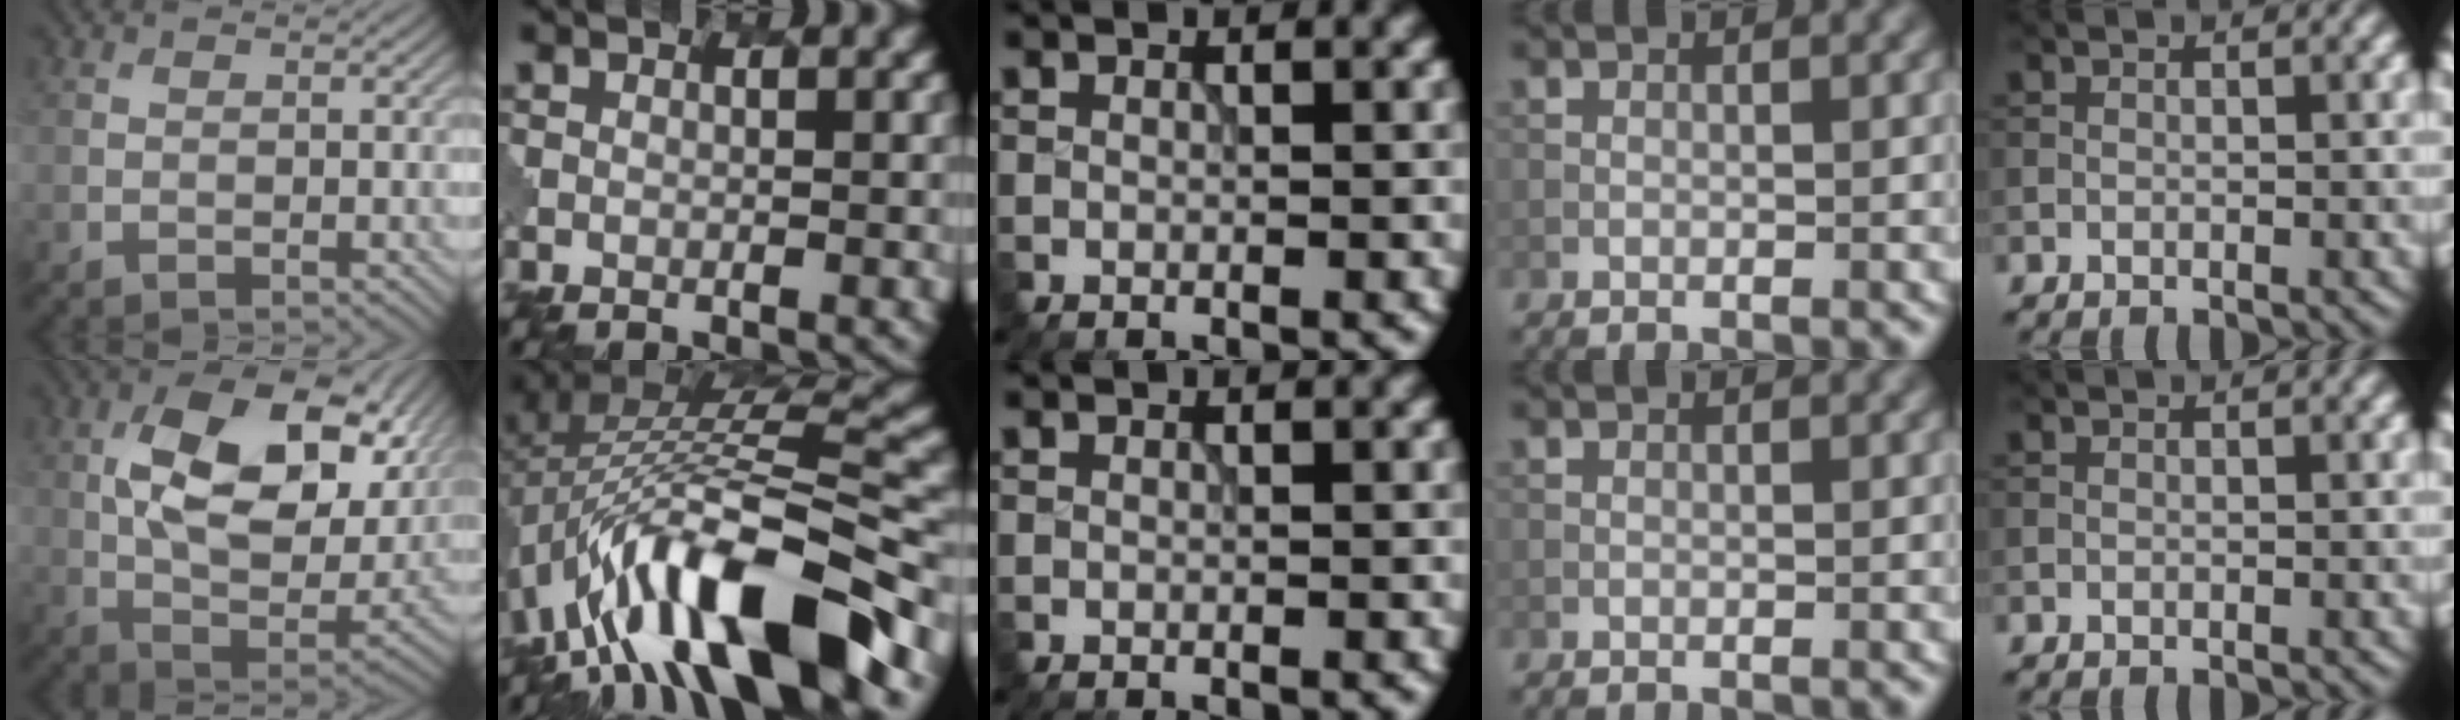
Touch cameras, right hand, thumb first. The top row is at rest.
{"thumb": {"total": 15.7, "force": [5.1, 8.6, 12.1], "torque": [-0.217, -0.009, 0.096]}, "index": {"total": 13.9, "force": [-6.9, 4.6, 11.1], "torque": [-0.185, 0.021, -0.105]}}